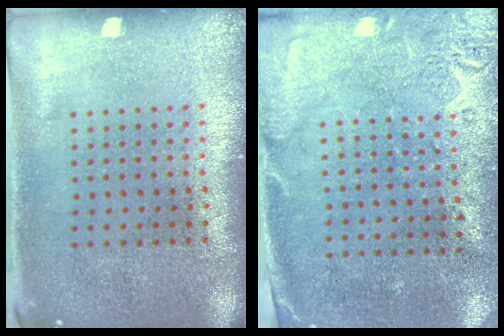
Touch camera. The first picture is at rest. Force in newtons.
{"total": 2.8, "press": 2.2, "slide": 1.7}